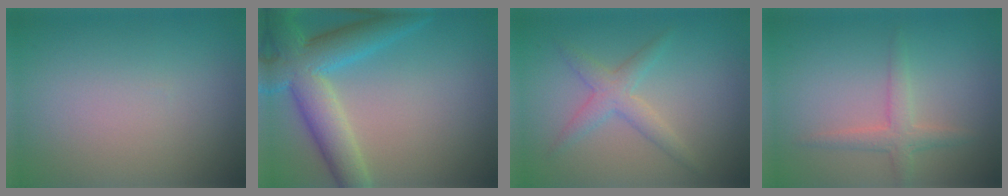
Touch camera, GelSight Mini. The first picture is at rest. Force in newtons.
{"total": 7.4, "press": 7.4, "slide": 0.4}
{"total": 2.5, "press": 2.5, "slide": 0.1}
{"total": 2.2, "press": 2.2, "slide": 0.1}